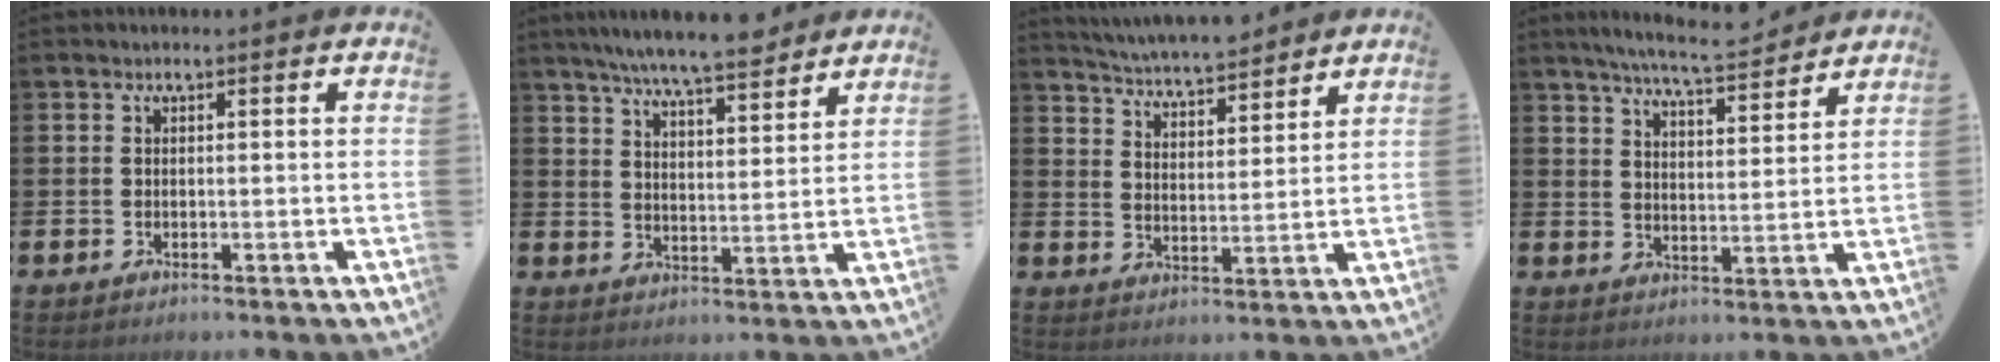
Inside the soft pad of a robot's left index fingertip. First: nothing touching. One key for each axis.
{"total": 7.5, "fx": 7.1, "fy": 0.5, "fz": 2.4, "tx": -0.066, "ty": -0.034, "tz": 0.126}
{"total": 5.4, "fx": 5.4, "fy": 0.4, "fz": 0.6, "tx": -0.039, "ty": -0.036, "tz": 0.095}
{"total": 6.9, "fx": 6.6, "fy": 0.2, "fz": 1.9, "tx": -0.051, "ty": -0.037, "tz": 0.116}